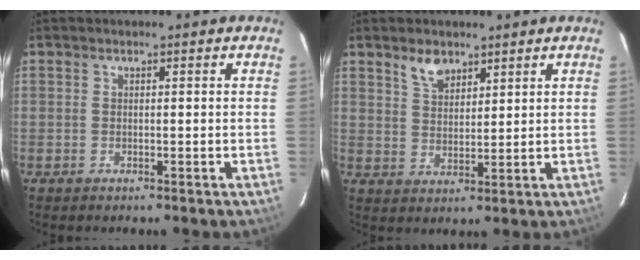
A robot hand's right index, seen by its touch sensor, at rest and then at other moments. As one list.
[{"total": 4.9, "force": [3.5, 2.5, 2.3], "torque": [-0.037, 0.005, 0.066]}]